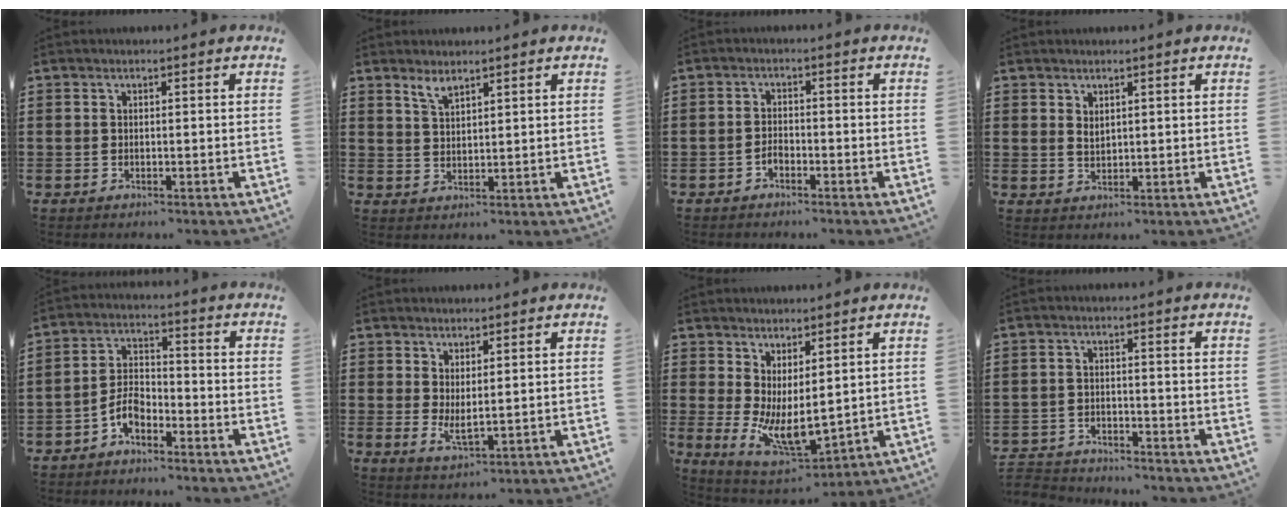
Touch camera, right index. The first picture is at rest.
{"total": 2.4, "force": [2.1, 0.2, 1.1], "torque": [-0.024, 0.000, 0.039]}
{"total": 1.6, "force": [-1.0, 1.0, 0.8], "torque": [-0.018, 0.001, -0.021]}
{"total": 1.8, "force": [1.3, 0.9, 0.8], "torque": [-0.016, 0.002, 0.025]}
{"total": 5.0, "force": [-3.0, 2.6, 3.1], "torque": [-0.076, 0.006, -0.063]}
{"total": 2.6, "force": [1.2, 0.9, 2.1], "torque": [-0.051, -0.003, 0.021]}
{"total": 6.4, "force": [0.4, 2.4, 5.9], "torque": [-0.126, -0.025, 0.013]}
{"total": 3.0, "force": [-2.9, 0.4, -0.2], "torque": [-0.007, -0.003, -0.064]}